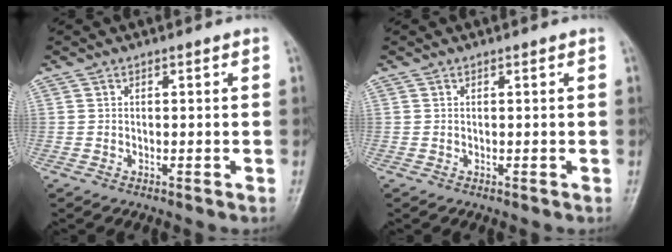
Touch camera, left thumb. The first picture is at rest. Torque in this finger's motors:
{"motor_torque": [-0.01, 0.01, -0.15, -0.25, 0.00]}